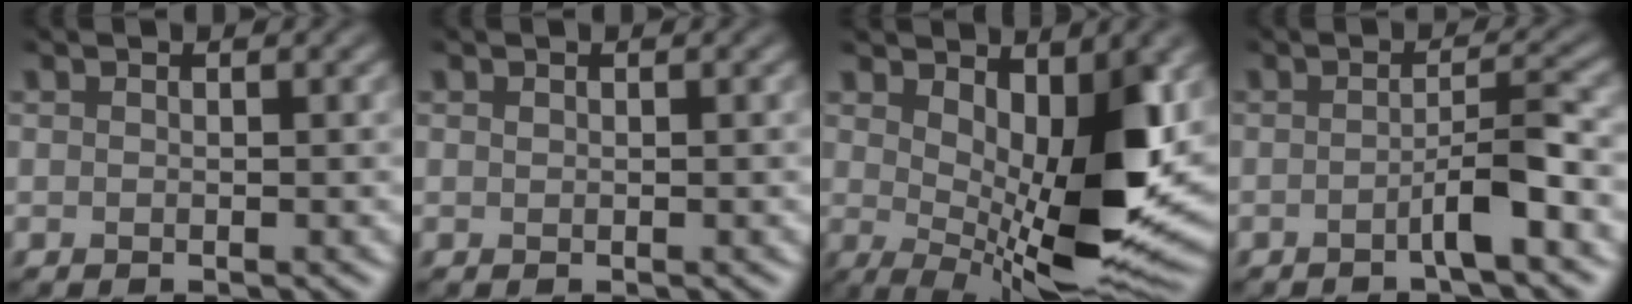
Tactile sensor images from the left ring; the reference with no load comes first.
{"total": 0.0}
{"total": 10.9, "force": [1.5, 4.7, 9.8], "torque": [-0.144, -0.021, 0.031]}
{"total": 2.8, "force": [-1.1, 0.2, 2.6], "torque": [-0.039, 0.012, -0.026]}